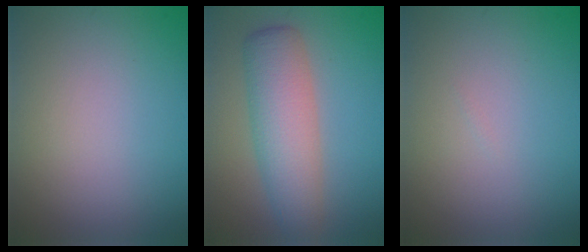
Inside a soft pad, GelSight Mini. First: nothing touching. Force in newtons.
{"total": 5.7, "press": 5.7, "slide": 0.1}
{"total": 0.0}